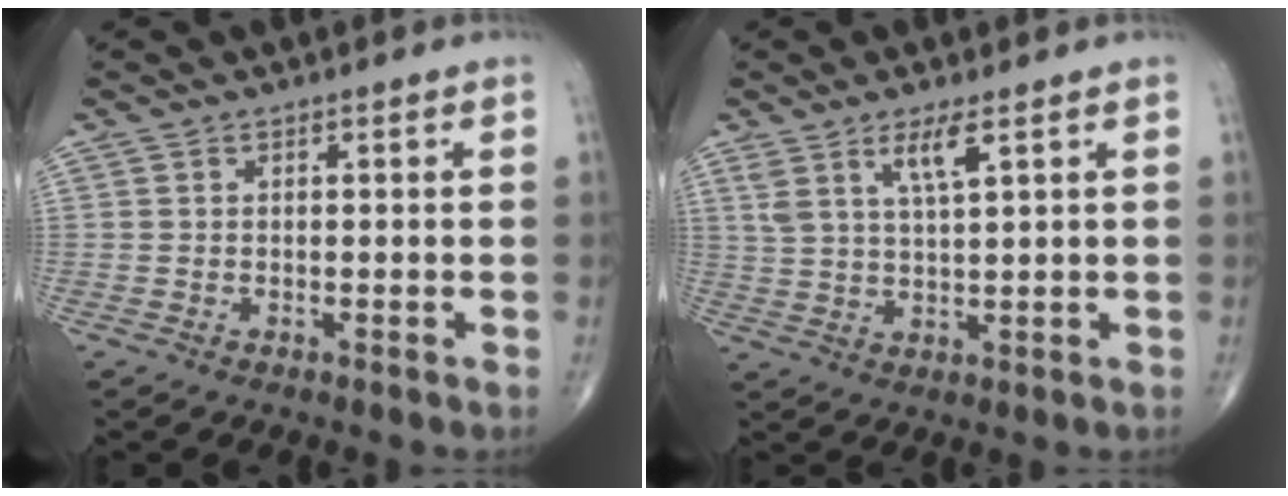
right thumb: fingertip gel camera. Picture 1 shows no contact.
{"total": 5.7, "force": [3.2, 1.0, 4.6], "torque": [-0.098, -0.015, 0.067]}